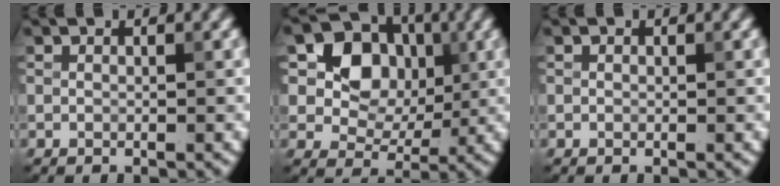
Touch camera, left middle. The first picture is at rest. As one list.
[{"total": 8.0, "force": [1.9, 6.5, 4.3], "torque": [-0.073, 0.010, 0.020]}, {"total": 0.0}]